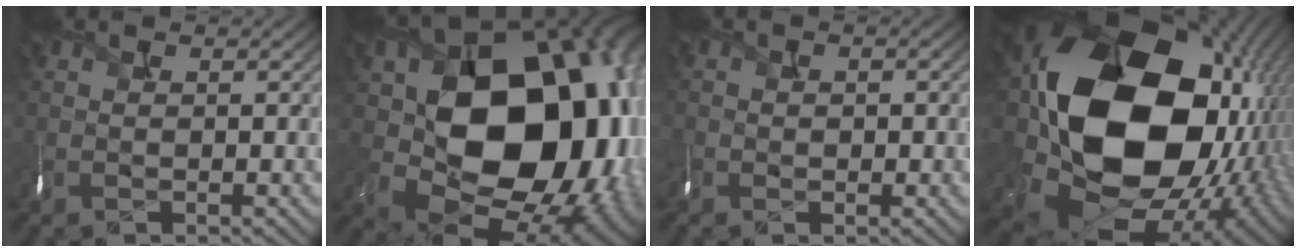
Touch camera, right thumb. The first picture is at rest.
{"total": 18.8, "force": [1.2, 14.3, 12.1], "torque": [-0.193, -0.057, 0.071]}
{"total": 1.5, "force": [-0.8, 1.3, 0.4], "torque": [-0.013, -0.012, -0.010]}
{"total": 21.9, "force": [1.6, 16.6, 14.1], "torque": [-0.328, -0.067, 0.074]}